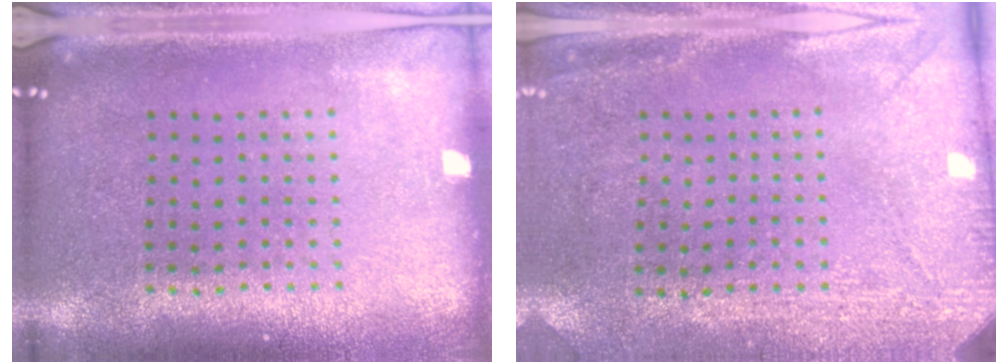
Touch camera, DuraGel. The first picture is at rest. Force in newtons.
{"total": 2.9, "press": 2.3, "slide": 1.8}